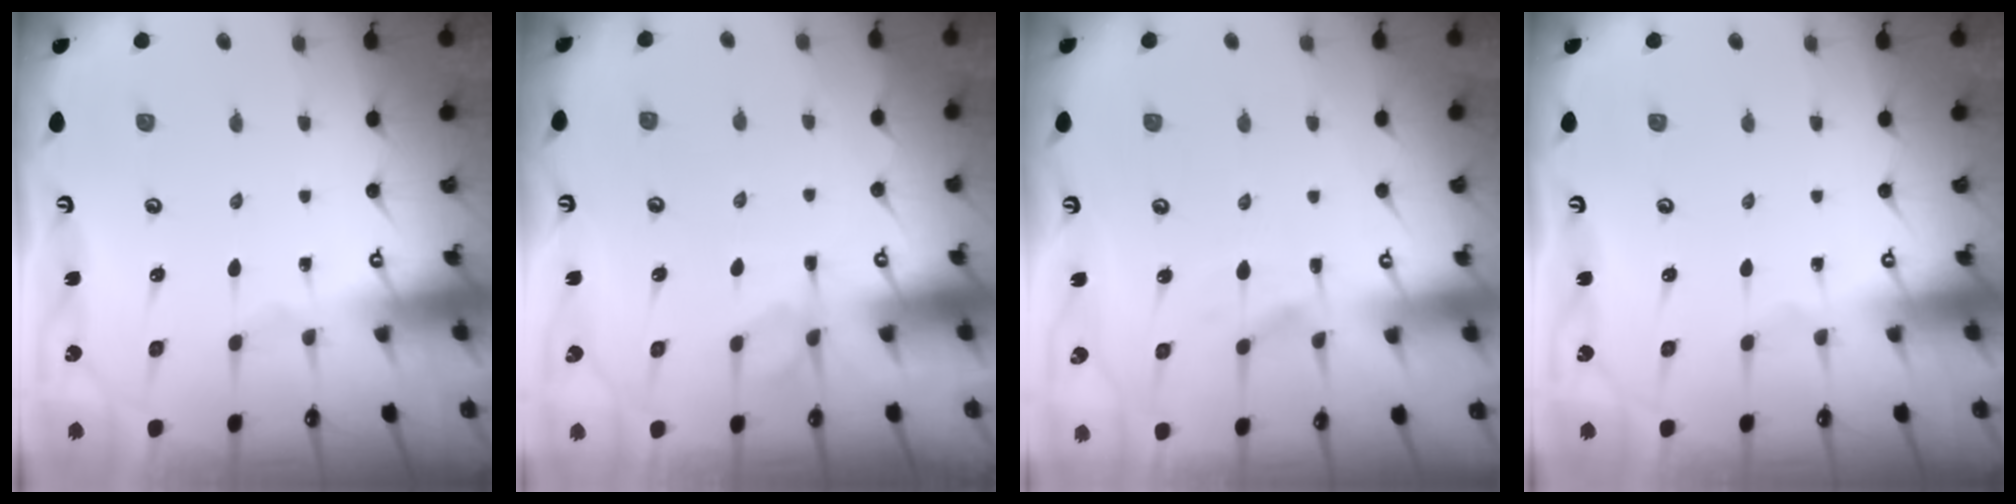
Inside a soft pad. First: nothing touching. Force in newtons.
{"total": 2.6, "press": 2.3, "slide": 1.2}
{"total": 1.9, "press": 1.4, "slide": 1.2}
{"total": 0.0}